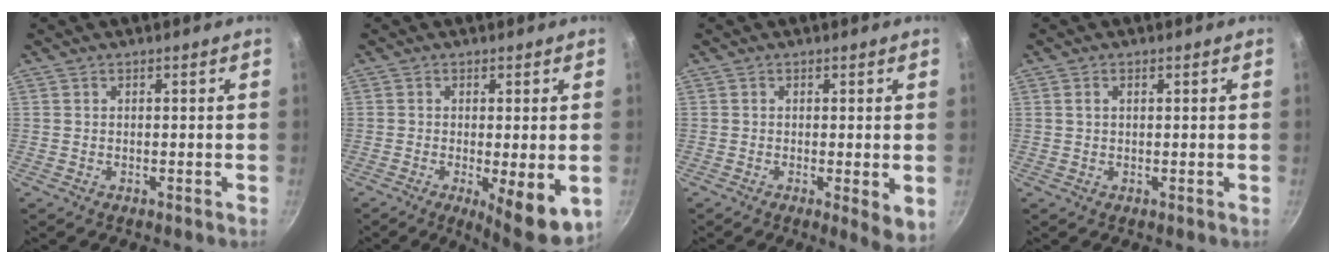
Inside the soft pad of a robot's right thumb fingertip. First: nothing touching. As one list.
[{"total": 10.3, "force": [-3.0, 3.0, 9.3], "torque": [-0.132, -0.023, -0.039]}, {"total": 4.6, "force": [-0.7, 1.1, 4.4], "torque": [-0.070, -0.015, -0.014]}, {"total": 1.2, "force": [0.4, 0.7, 0.9], "torque": [-0.020, 0.004, 0.009]}]